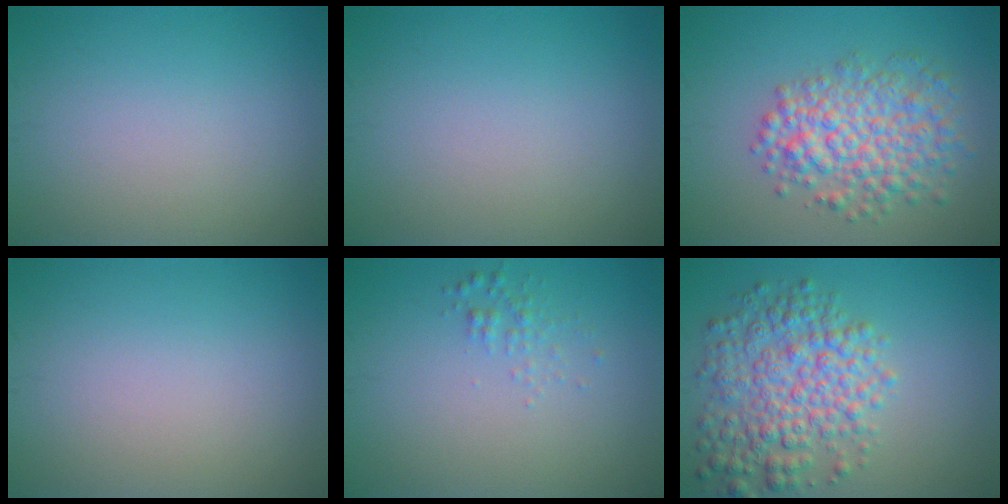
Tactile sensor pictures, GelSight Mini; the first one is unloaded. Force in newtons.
{"total": 0.0}
{"total": 5.9, "press": 5.9, "slide": 0.2}
{"total": 0.0}
{"total": 1.1, "press": 1.1, "slide": 0.0}
{"total": 6.6, "press": 6.6, "slide": 0.2}